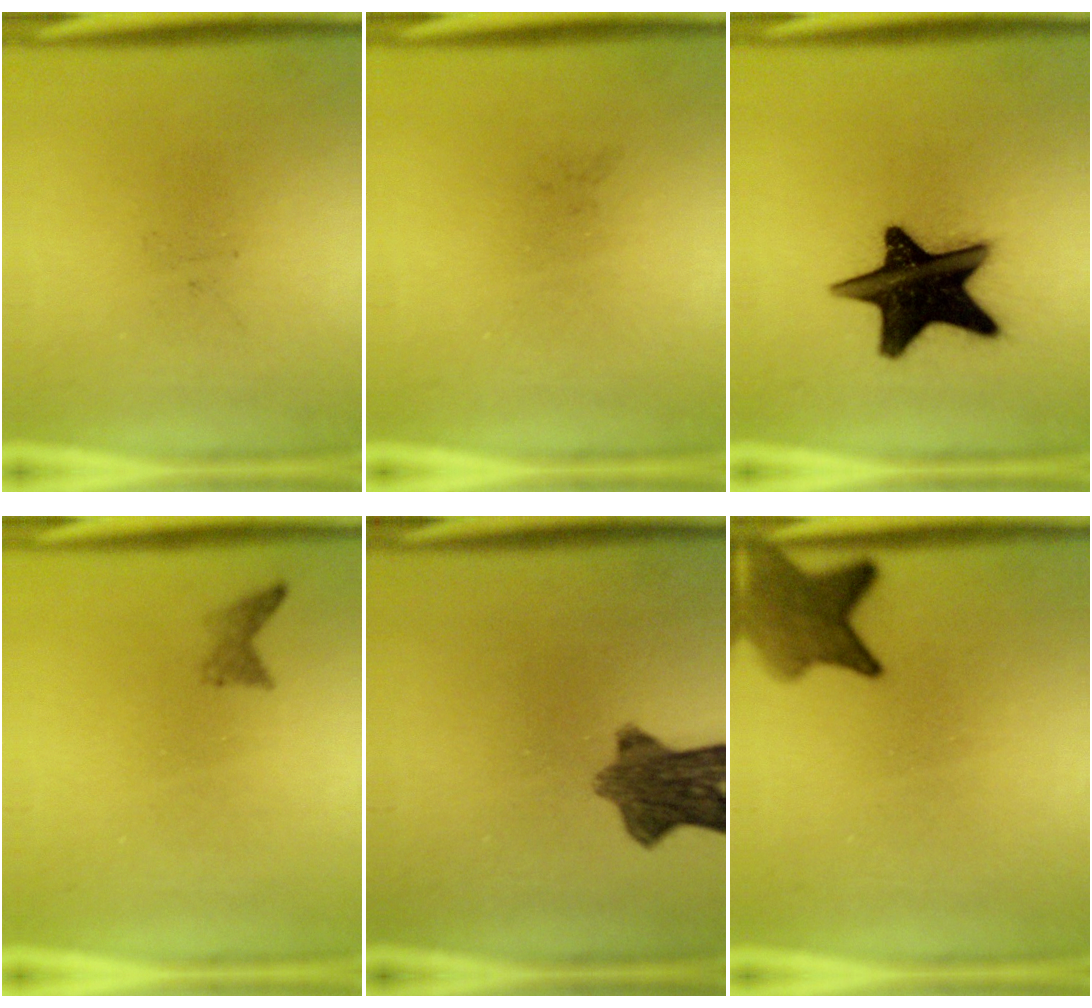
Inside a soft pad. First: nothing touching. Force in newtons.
{"total": 0.0}
{"total": 19.2}
{"total": 1.1}
{"total": 8.6}
{"total": 6.6}